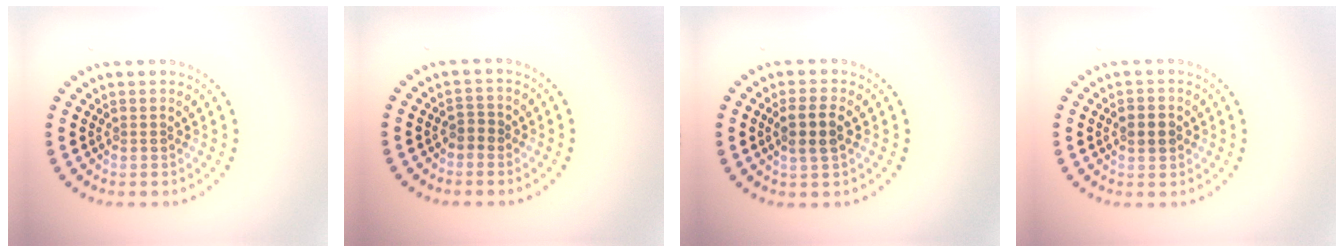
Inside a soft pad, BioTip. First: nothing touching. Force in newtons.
{"total": 0.8, "press": 0.6, "slide": 0.6}
{"total": 2.7, "press": 2.5, "slide": 1.0}
{"total": 2.0, "press": 1.9, "slide": 0.2}